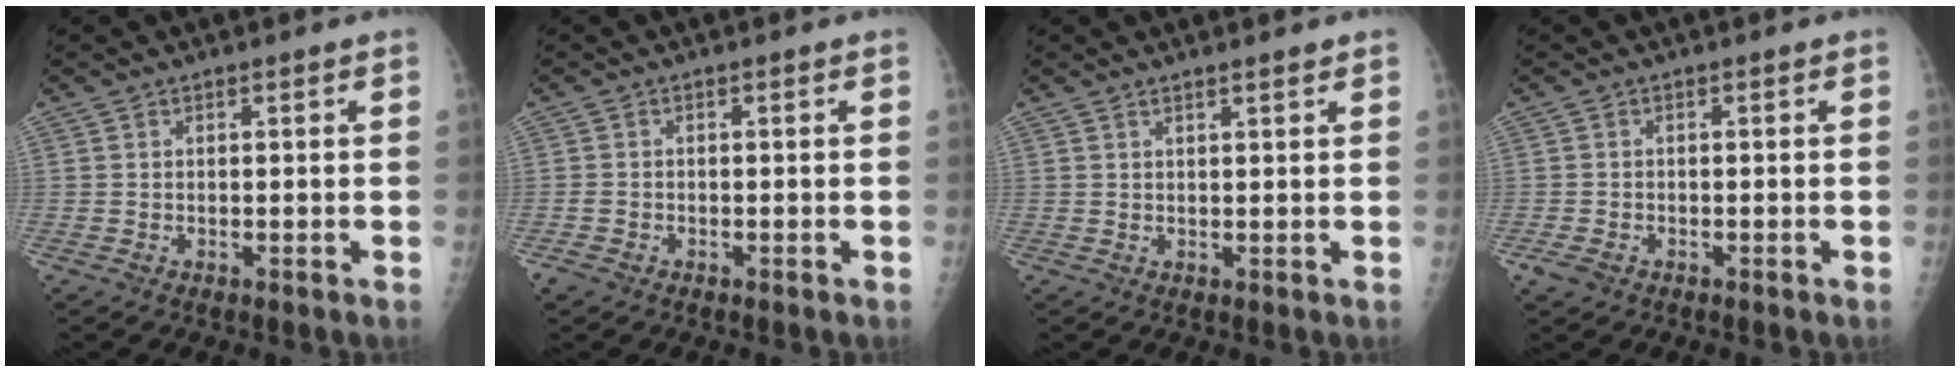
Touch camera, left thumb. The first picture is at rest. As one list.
[{"total": 2.0, "force": [-1.1, 1.5, 0.7], "torque": [-0.014, 0.003, -0.021]}, {"total": 1.5, "force": [1.2, 0.2, 0.9], "torque": [-0.011, -0.007, 0.019]}, {"total": 2.3, "force": [-1.2, 1.6, 1.1], "torque": [-0.020, 0.000, -0.021]}]